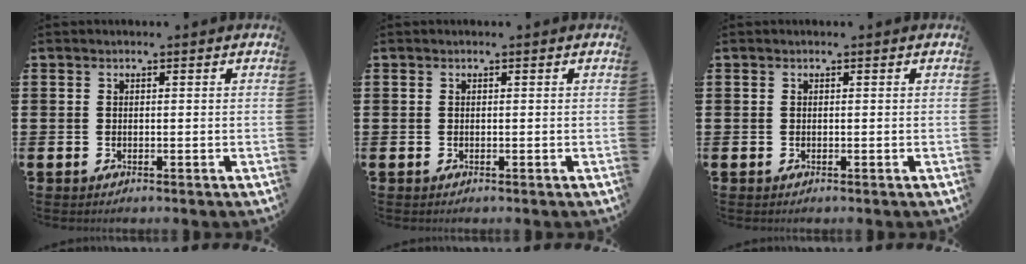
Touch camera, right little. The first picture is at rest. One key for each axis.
{"total": 0.0}
{"total": 0.0}